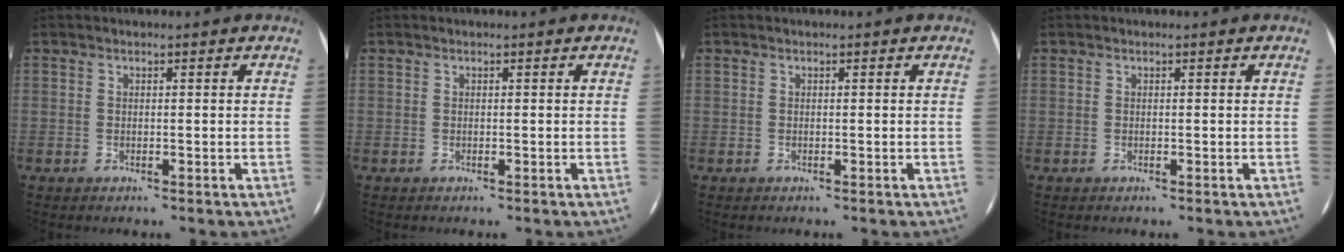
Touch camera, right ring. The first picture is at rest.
{"total": 0.0}
{"total": 0.0}
{"total": 0.0}